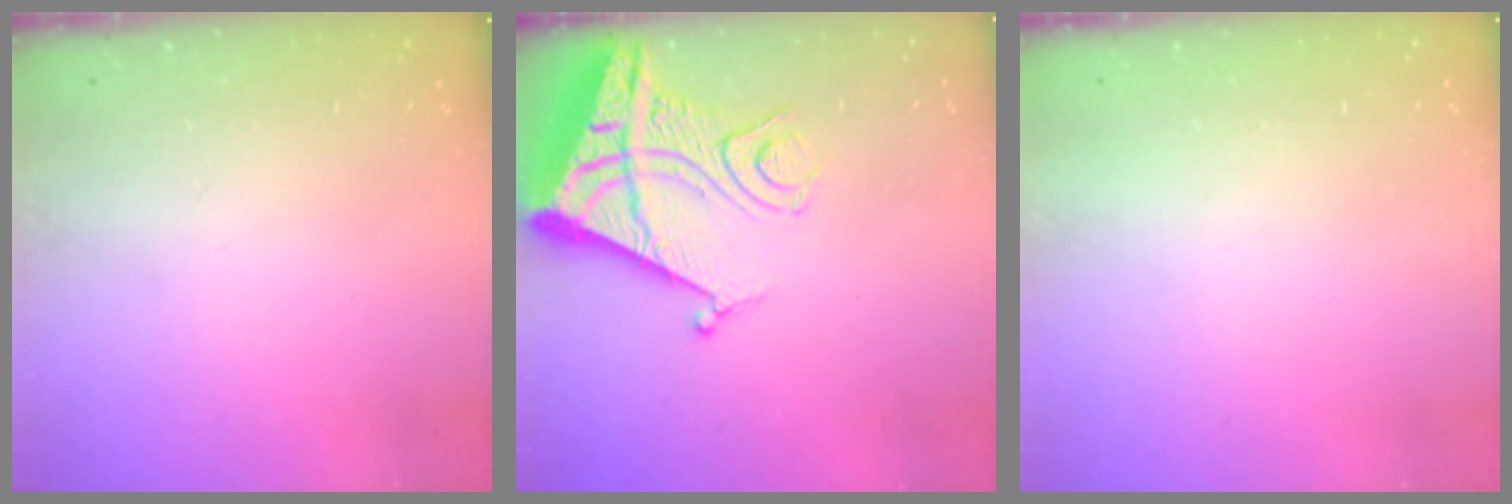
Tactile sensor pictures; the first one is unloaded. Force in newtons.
{"total": 14.0, "press": 13.9, "slide": 1.8}
{"total": 1.5, "press": 1.5, "slide": 0.1}